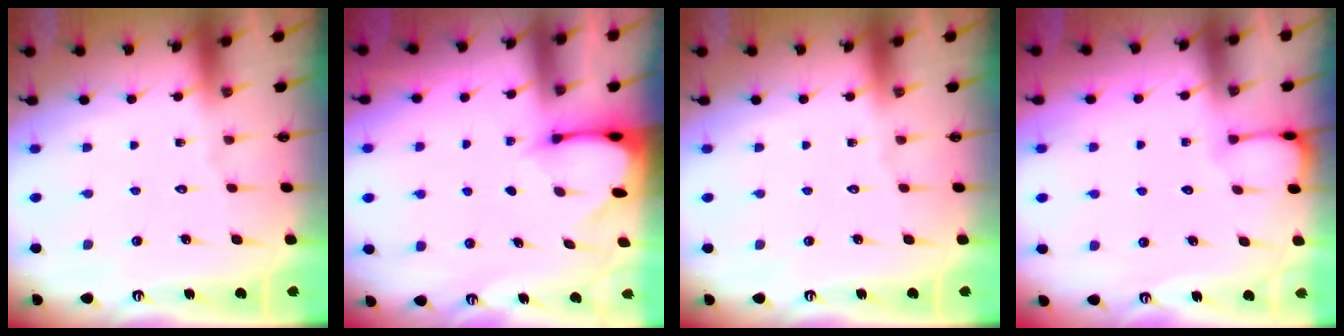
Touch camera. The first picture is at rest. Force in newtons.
{"total": 2.5, "press": 2.5, "slide": 0.3}
{"total": 0.0}
{"total": 2.0, "press": 2.0, "slide": 0.3}